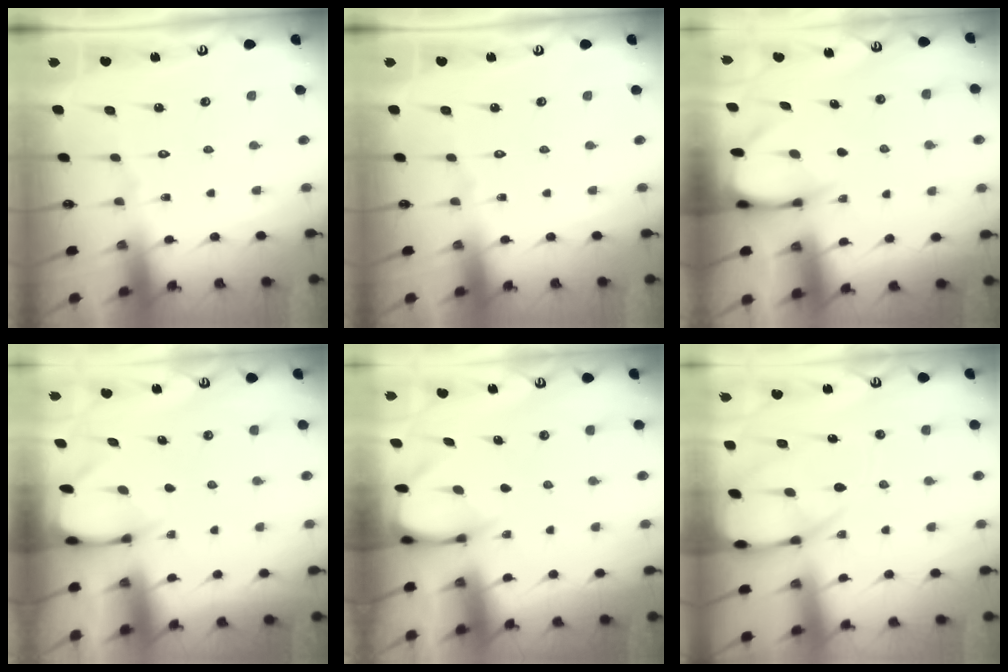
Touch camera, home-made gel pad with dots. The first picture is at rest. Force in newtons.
{"total": 0.0}
{"total": 3.3, "press": 3.3, "slide": 0.2}
{"total": 2.5, "press": 2.5, "slide": 0.3}
{"total": 3.5, "press": 3.5, "slide": 0.3}
{"total": 9.8, "press": 9.8, "slide": 0.9}